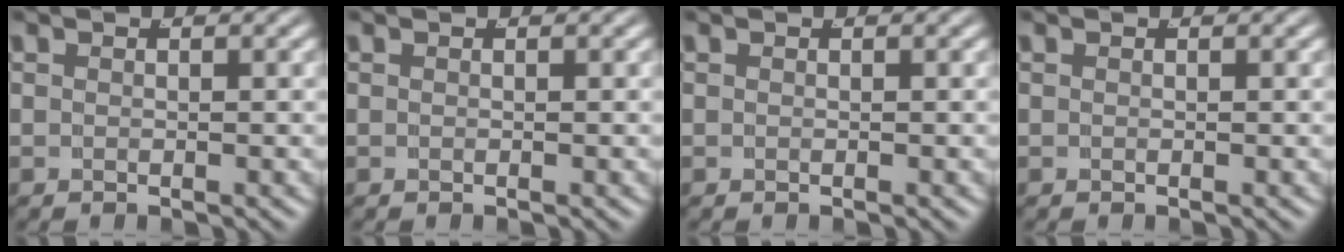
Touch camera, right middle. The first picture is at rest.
{"total": 0.0}
{"total": 0.0}
{"total": 0.0}